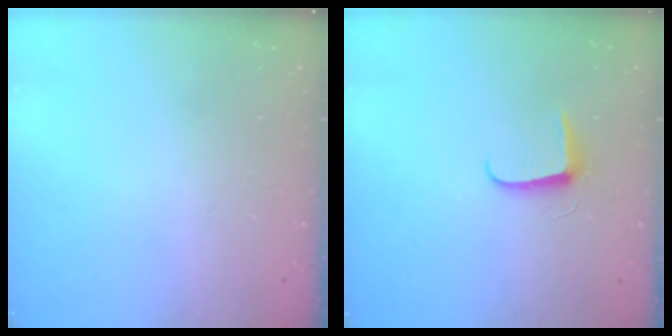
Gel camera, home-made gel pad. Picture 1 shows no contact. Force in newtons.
{"total": 6.2, "press": 6.2, "slide": 0.8}